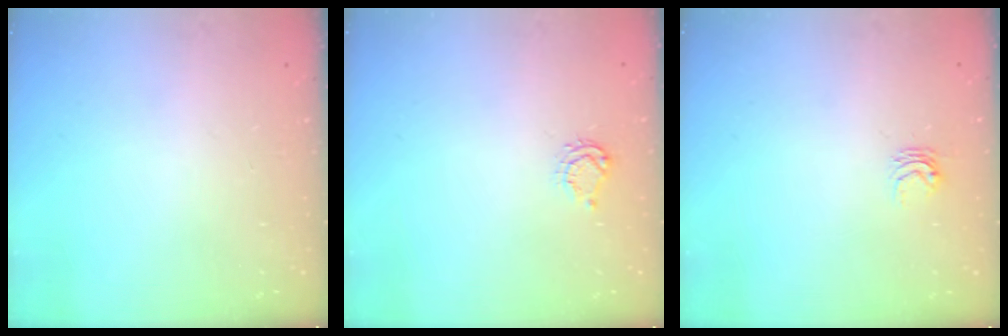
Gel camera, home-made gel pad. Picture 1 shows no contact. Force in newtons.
{"total": 4.6, "press": 4.5, "slide": 0.6}
{"total": 3.9, "press": 3.8, "slide": 0.5}